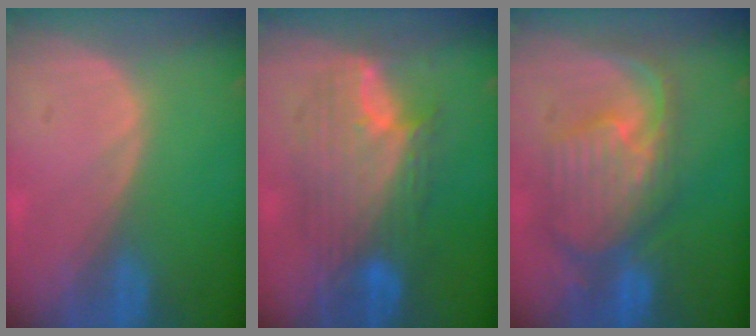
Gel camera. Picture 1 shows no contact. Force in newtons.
{"total": 9.8, "press": 9.8, "slide": 0.6}
{"total": 10.5, "press": 9.4, "slide": 4.6}